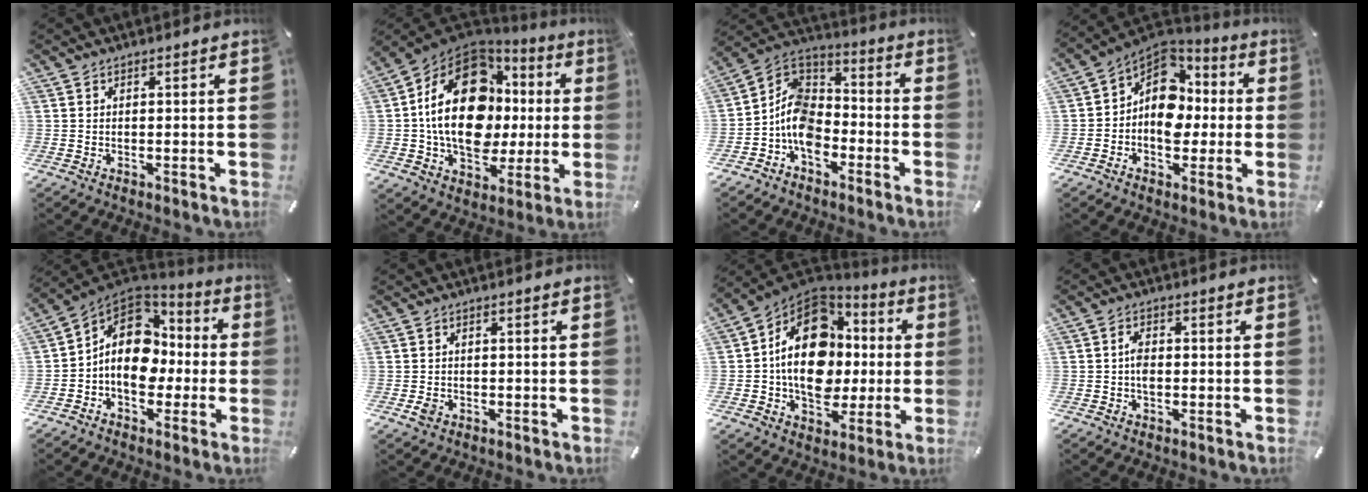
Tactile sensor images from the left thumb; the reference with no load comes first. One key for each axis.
{"total": 23.8, "fx": 1.7, "fy": 16.8, "fz": 16.7, "tx": -0.313, "ty": 0.003, "tz": 0.030}
{"total": 11.1, "fx": -6.0, "fy": 7.6, "fz": 5.4, "tx": -0.130, "ty": 0.020, "tz": -0.121}
{"total": 12.8, "fx": -0.1, "fy": 10.5, "fz": 7.4, "tx": -0.115, "ty": -0.004, "tz": -0.001}
{"total": 14.9, "fx": -1.1, "fy": 11.6, "fz": 9.4, "tx": -0.178, "ty": 0.008, "tz": -0.020}
{"total": 2.1, "fx": -0.7, "fy": 1.5, "fz": 1.2, "tx": -0.029, "ty": 0.000, "tz": -0.014}
{"total": 20.3, "fx": 0.0, "fy": 15.4, "fz": 13.3, "tx": -0.218, "ty": 0.006, "tz": 0.000}
{"total": 3.1, "fx": -0.4, "fy": 1.8, "fz": 2.5, "tx": -0.049, "ty": 0.004, "tz": -0.007}